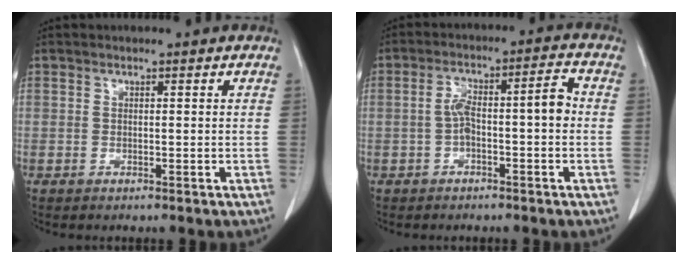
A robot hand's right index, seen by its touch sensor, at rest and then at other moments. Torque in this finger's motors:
{"motor_torque": [0.22, 0.05, 0.19, 0.04]}